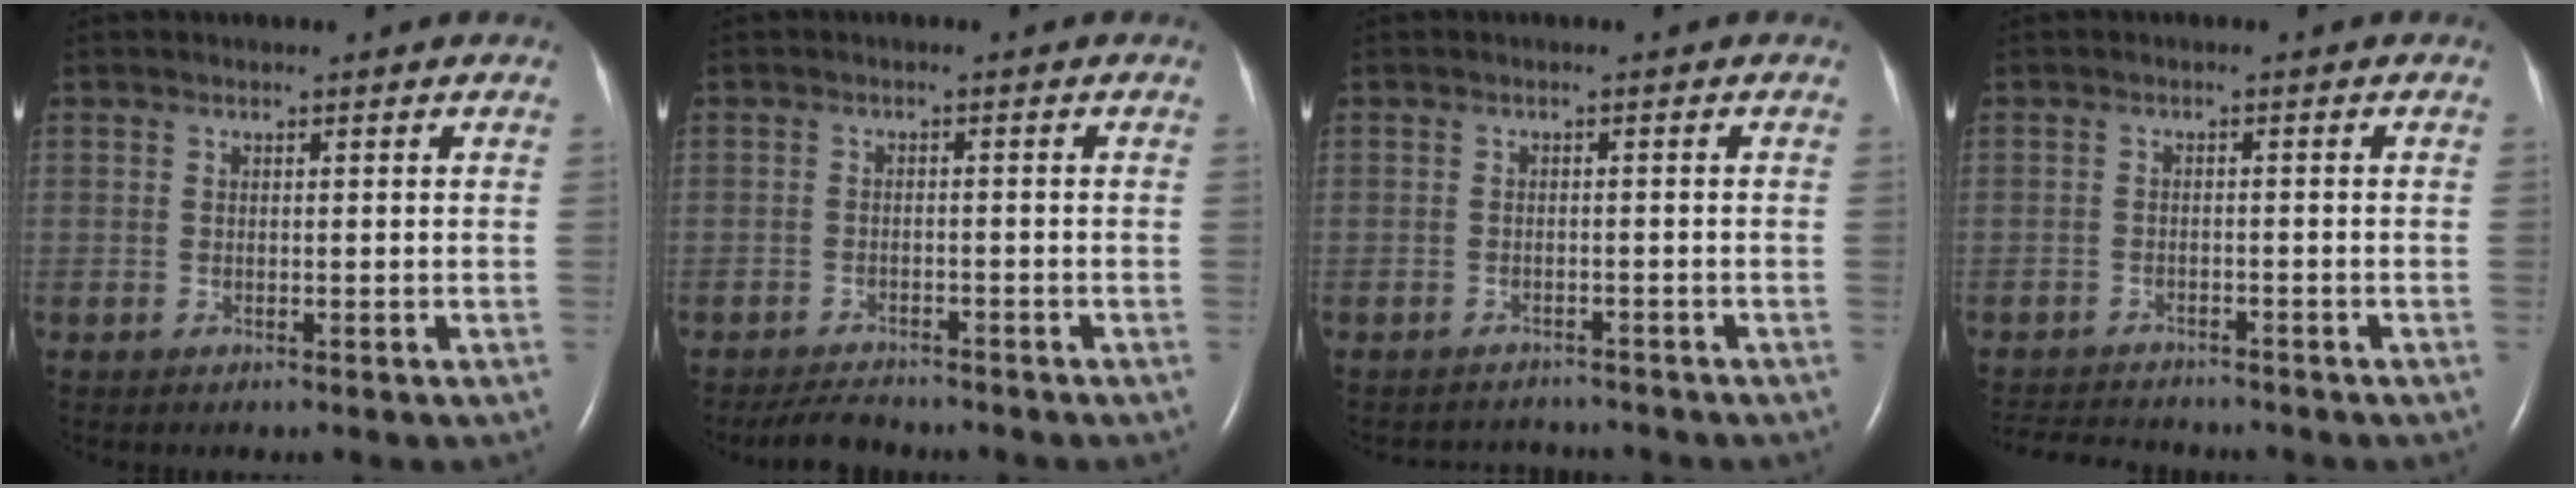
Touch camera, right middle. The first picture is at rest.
{"total": 3.9, "force": [-3.7, 1.0, 1.0], "torque": [-0.021, -0.012, -0.061]}
{"total": 4.2, "force": [-4.1, 0.7, -0.4], "torque": [0.003, -0.002, -0.057]}
{"total": 7.7, "force": [-7.3, 1.5, 1.9], "torque": [-0.035, -0.005, -0.110]}